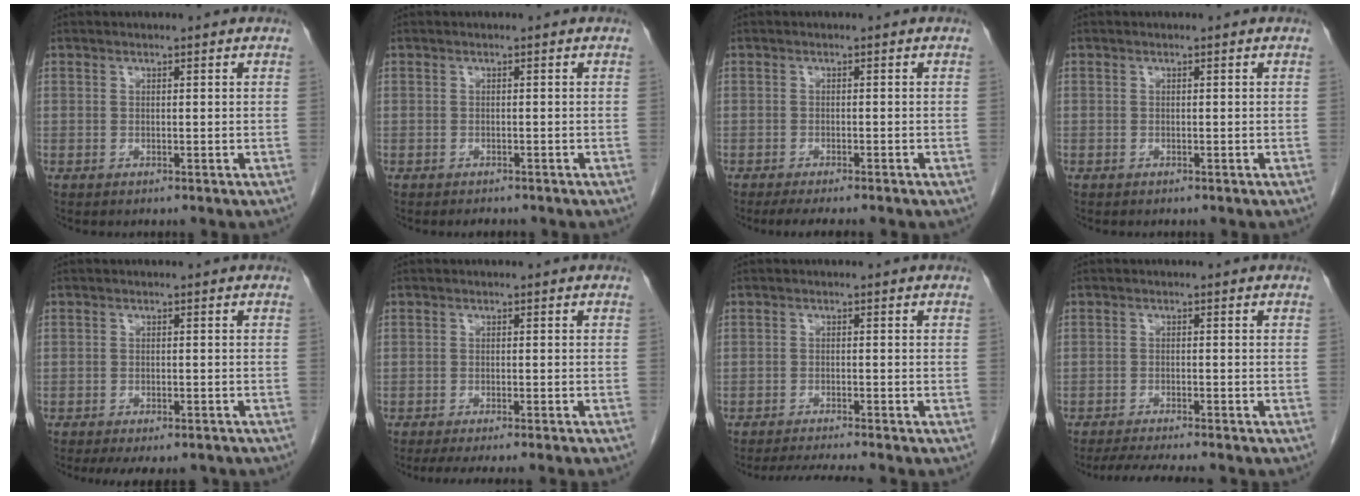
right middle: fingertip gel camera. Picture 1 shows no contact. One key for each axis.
{"total": 1.5, "fx": -1.3, "fy": 0.5, "fz": 0.4, "tx": -0.008, "ty": -0.002, "tz": -0.016}
{"total": 6.7, "fx": -5.4, "fy": 1.2, "fz": 3.7, "tx": -0.045, "ty": -0.010, "tz": -0.074}
{"total": 0.0}
{"total": 8.3, "fx": -6.9, "fy": 3.1, "fz": 3.5, "tx": -0.046, "ty": -0.005, "tz": -0.086}
{"total": 8.7, "fx": -7.5, "fy": -0.4, "fz": 4.3, "tx": -0.037, "ty": -0.017, "tz": -0.103}
{"total": 5.3, "fx": -4.9, "fy": -0.8, "fz": 1.8, "tx": -0.028, "ty": -0.014, "tz": -0.080}
{"total": 7.8, "fx": -7.0, "fy": 0.3, "fz": 3.5, "tx": -0.050, "ty": -0.015, "tz": -0.108}